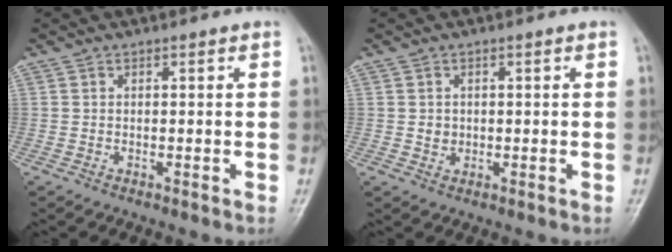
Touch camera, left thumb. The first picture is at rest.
{"total": 2.0, "force": [0.2, 1.8, 0.8], "torque": [-0.004, 0.001, 0.007]}